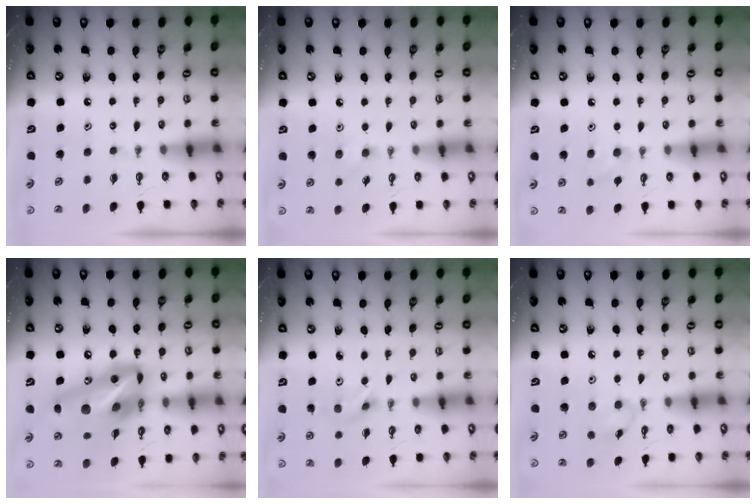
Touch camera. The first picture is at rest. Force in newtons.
{"total": 5.3, "press": 5.2, "slide": 1.1}
{"total": 6.9, "press": 6.6, "slide": 2.3}
{"total": 22.0, "press": 21.7, "slide": 3.5}
{"total": 2.9, "press": 2.8, "slide": 0.6}
{"total": 6.0, "press": 6.0, "slide": 0.8}